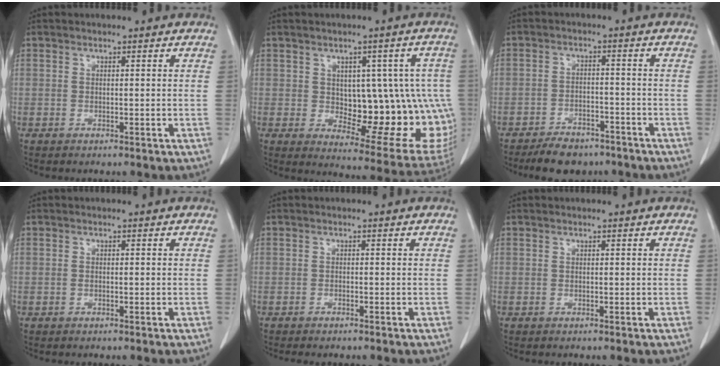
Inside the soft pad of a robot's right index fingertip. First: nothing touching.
{"total": 16.6, "force": [-0.3, 8.3, 14.4], "torque": [-0.138, 0.016, 0.023]}
{"total": 7.6, "force": [-6.3, 3.3, 2.8], "torque": [-0.041, -0.001, -0.094]}
{"total": 0.7, "force": [-0.1, 0.3, 0.6], "torque": [-0.015, 0.002, 0.001]}
{"total": 1.2, "force": [-1.1, 0.3, 0.5], "torque": [-0.009, -0.003, -0.011]}
{"total": 0.0}